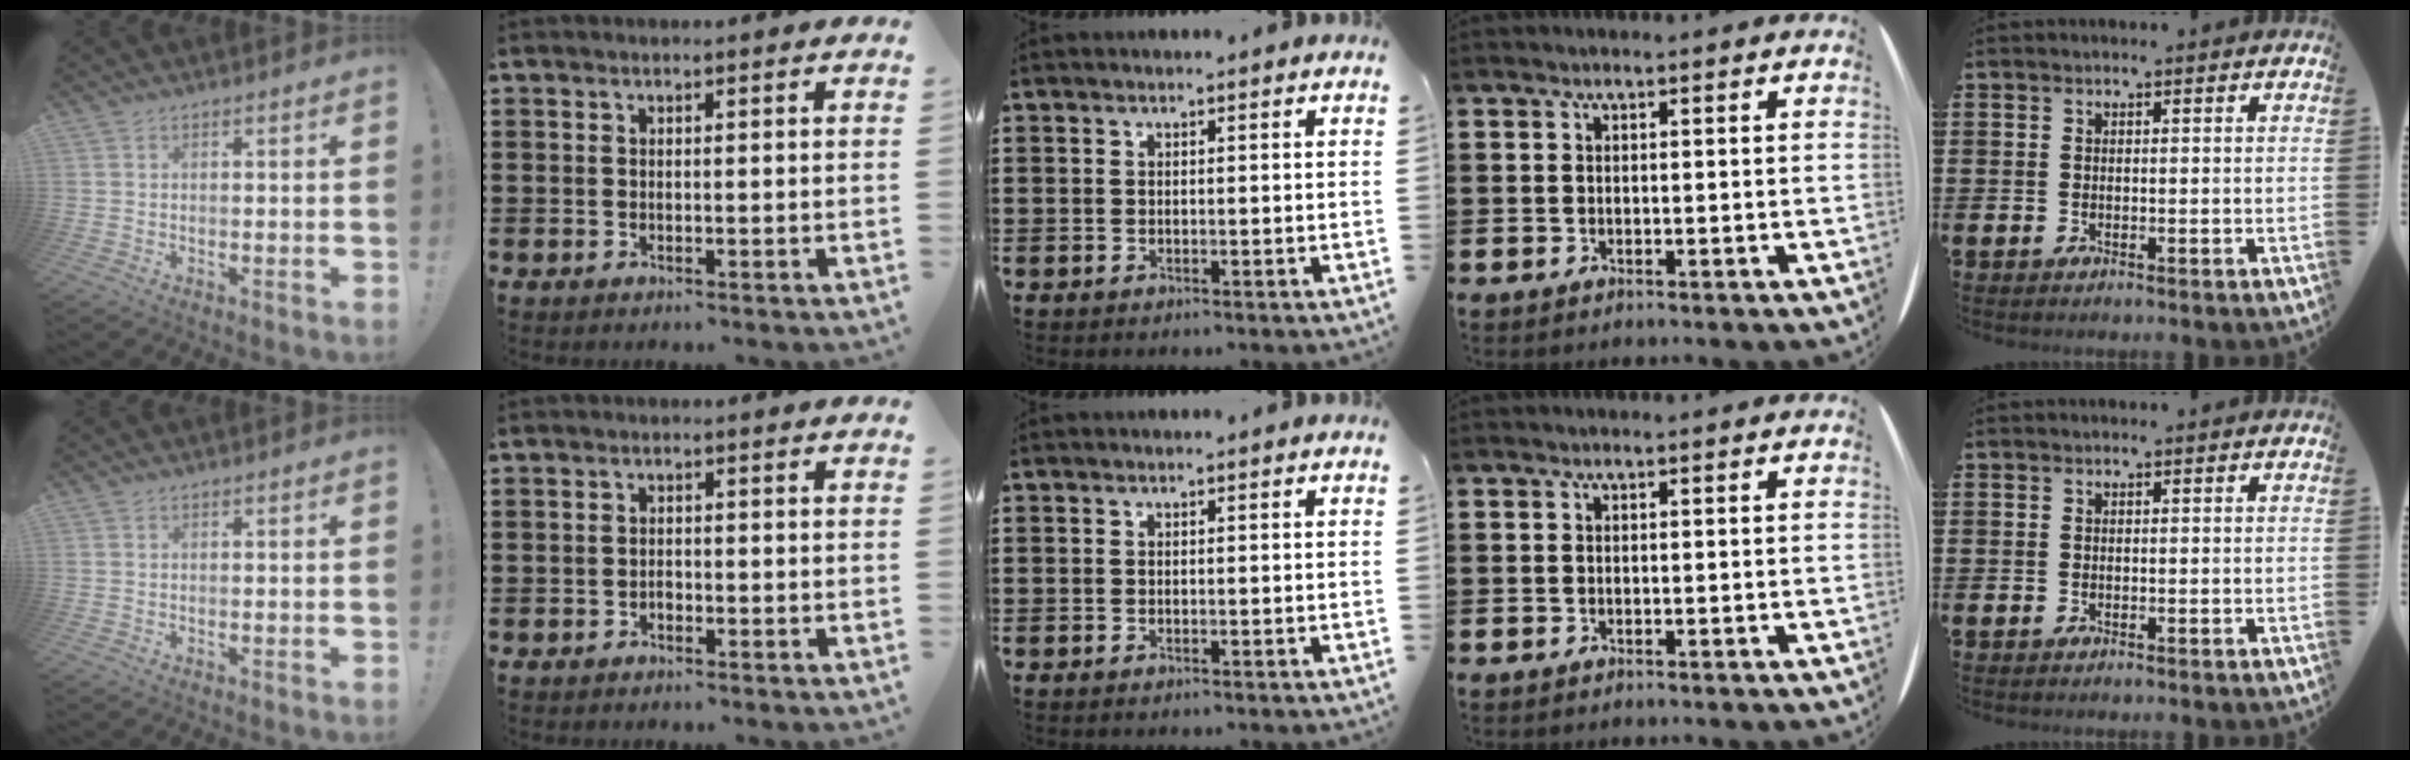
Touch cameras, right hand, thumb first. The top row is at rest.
{"index": {"total": 1.0, "force": [-0.6, 0.7, 0.4], "torque": [-0.010, -0.001, -0.012]}}